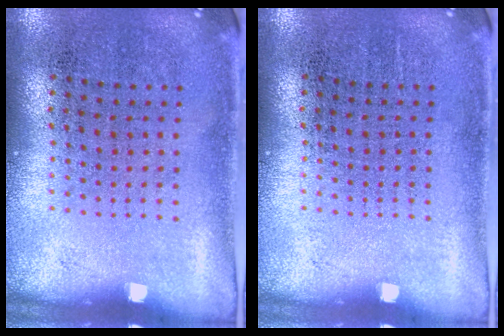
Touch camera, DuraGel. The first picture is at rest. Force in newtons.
{"total": 0.0}